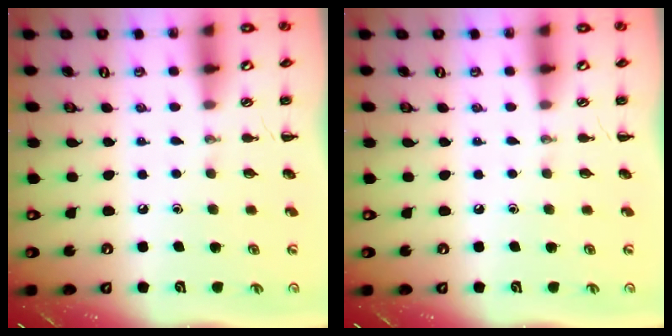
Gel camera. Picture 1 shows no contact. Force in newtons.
{"total": 0.0}